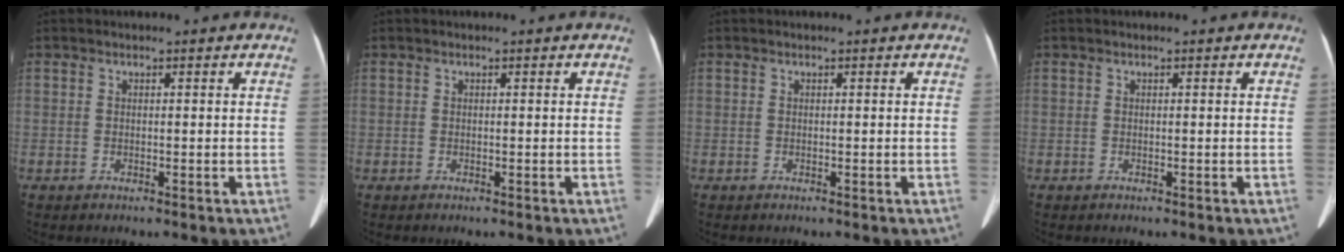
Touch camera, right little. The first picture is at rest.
{"total": 0.0}
{"total": 0.0}
{"total": 0.0}